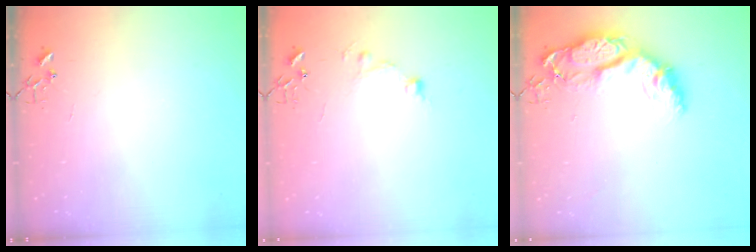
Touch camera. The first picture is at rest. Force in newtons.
{"total": 9.6, "press": 9.6, "slide": 0.8}
{"total": 15.4, "press": 15.3, "slide": 1.2}